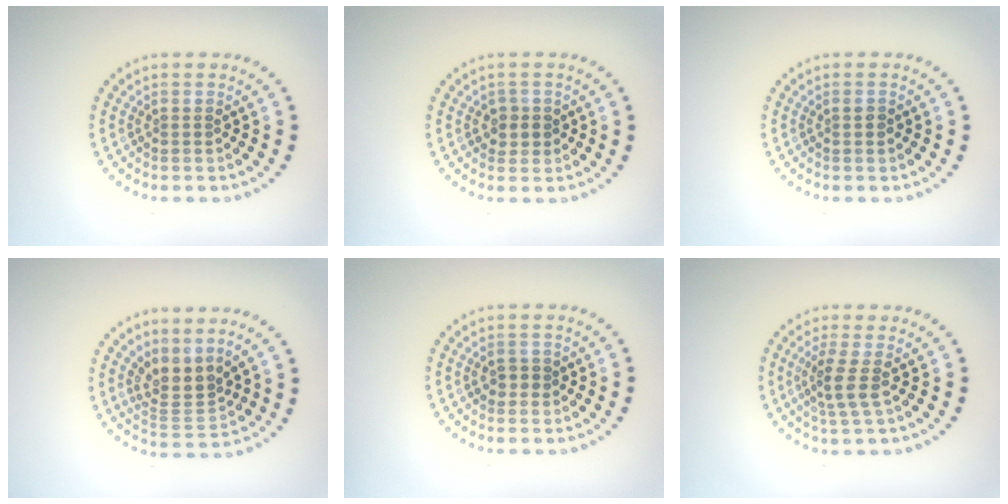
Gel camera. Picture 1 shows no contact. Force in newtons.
{"total": 1.6, "press": 1.4, "slide": 0.8}
{"total": 0.7, "press": 0.7, "slide": 0.1}
{"total": 3.0, "press": 2.2, "slide": 2.1}
{"total": 1.3, "press": 1.2, "slide": 0.5}
{"total": 2.5, "press": 1.9, "slide": 1.6}